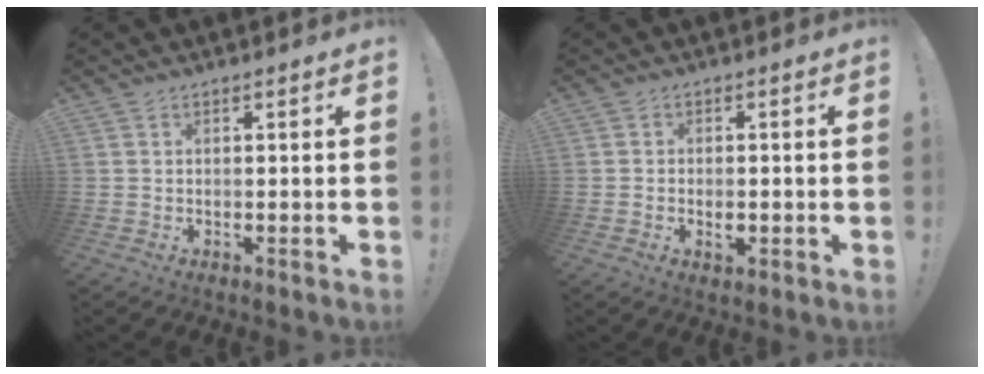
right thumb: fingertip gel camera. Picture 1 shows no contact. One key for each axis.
{"total": 2.6, "fx": -1.1, "fy": 1.7, "fz": 1.7, "tx": -0.016, "ty": 0.002, "tz": -0.018}